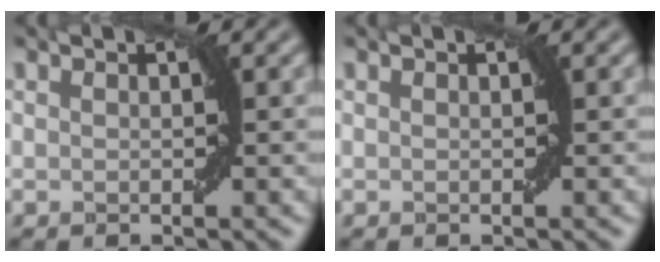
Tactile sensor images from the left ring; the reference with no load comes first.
{"total": 0.0}